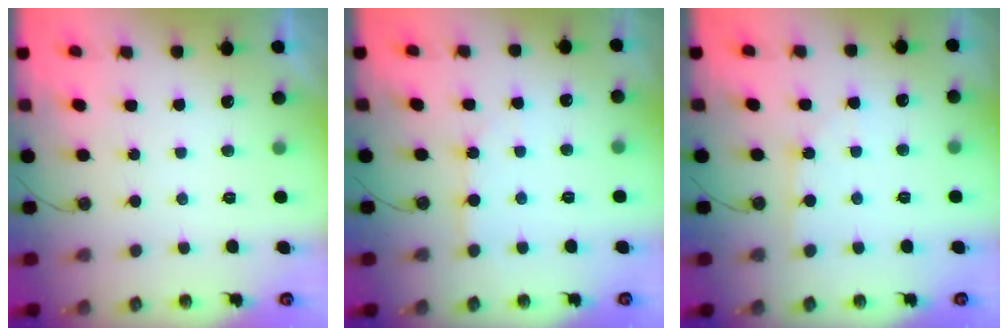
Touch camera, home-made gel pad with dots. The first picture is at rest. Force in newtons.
{"total": 3.4, "press": 3.4, "slide": 0.2}
{"total": 3.5, "press": 3.5, "slide": 0.6}